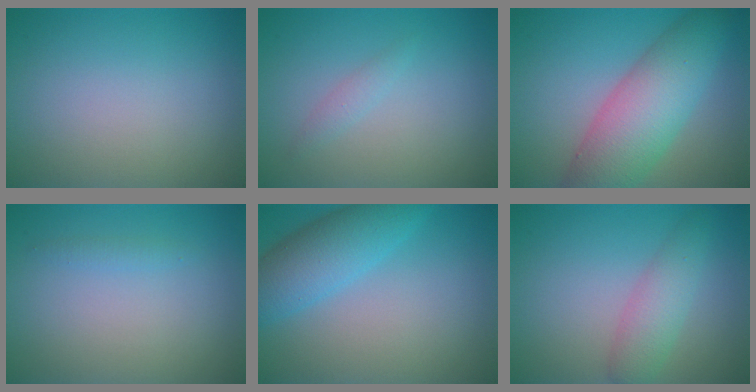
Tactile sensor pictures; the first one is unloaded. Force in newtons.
{"total": 0.9, "press": 0.9, "slide": 0.0}
{"total": 8.4, "press": 8.4, "slide": 0.3}
{"total": 0.7, "press": 0.7, "slide": 0.0}
{"total": 5.3, "press": 5.3, "slide": 0.2}
{"total": 3.0, "press": 3.0, "slide": 0.1}